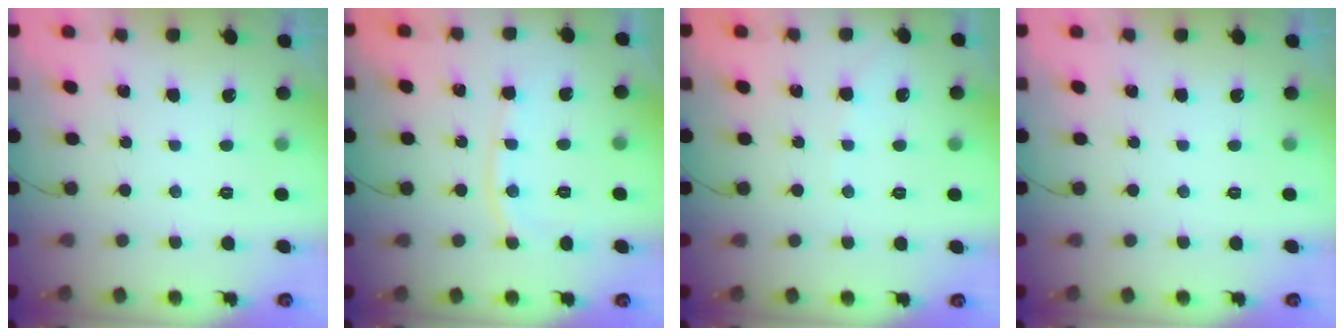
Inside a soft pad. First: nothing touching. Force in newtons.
{"total": 6.7, "press": 6.7, "slide": 0.1}
{"total": 3.5, "press": 3.5, "slide": 0.5}
{"total": 0.0}